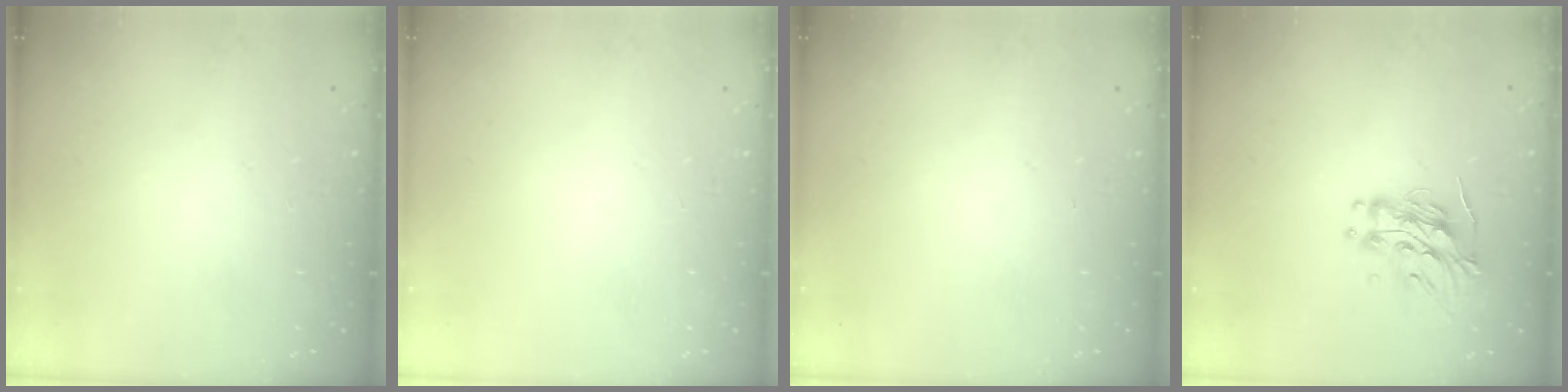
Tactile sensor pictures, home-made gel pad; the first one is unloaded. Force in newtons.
{"total": 0.0}
{"total": 0.0}
{"total": 12.2, "press": 12.1, "slide": 1.2}